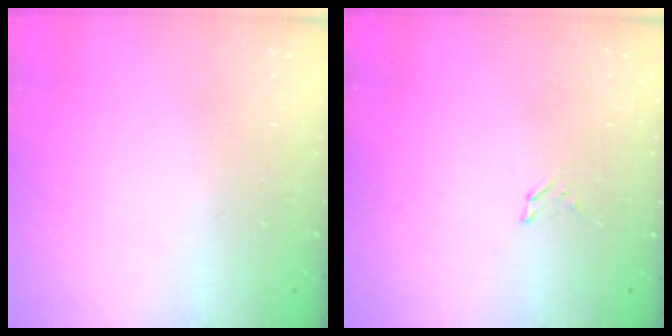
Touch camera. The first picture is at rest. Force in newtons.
{"total": 1.3, "press": 1.2, "slide": 0.1}